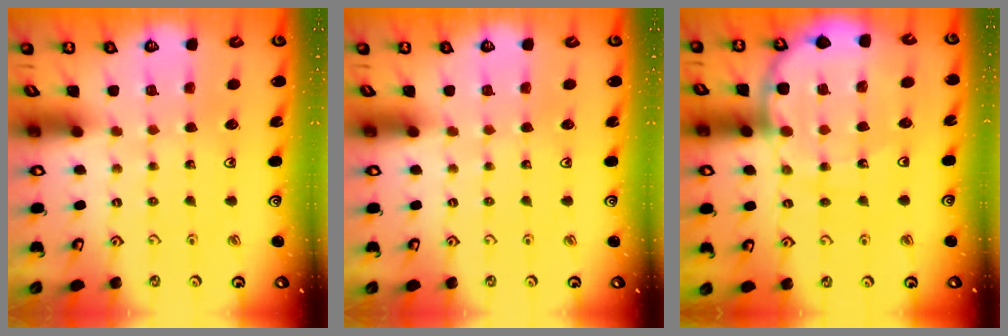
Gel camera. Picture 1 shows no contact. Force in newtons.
{"total": 0.0}
{"total": 10.7, "press": 10.6, "slide": 1.4}